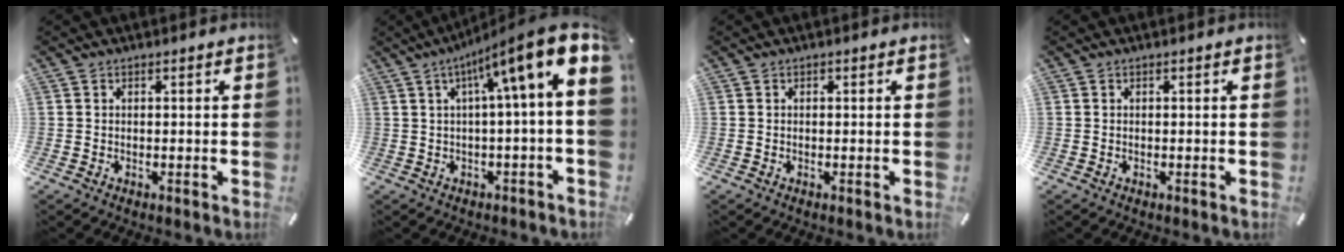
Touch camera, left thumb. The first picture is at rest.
{"total": 12.1, "force": [4.2, 0.5, 11.3], "torque": [-0.176, -0.052, 0.054]}
{"total": 0.0}
{"total": 0.0}